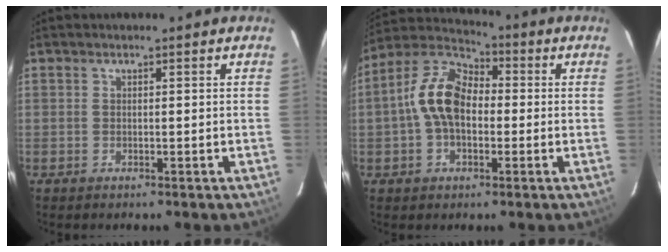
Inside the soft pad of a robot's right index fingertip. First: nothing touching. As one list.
[{"total": 12.0, "force": [-0.7, 7.6, 9.3], "torque": [-0.192, 0.028, -0.019]}]